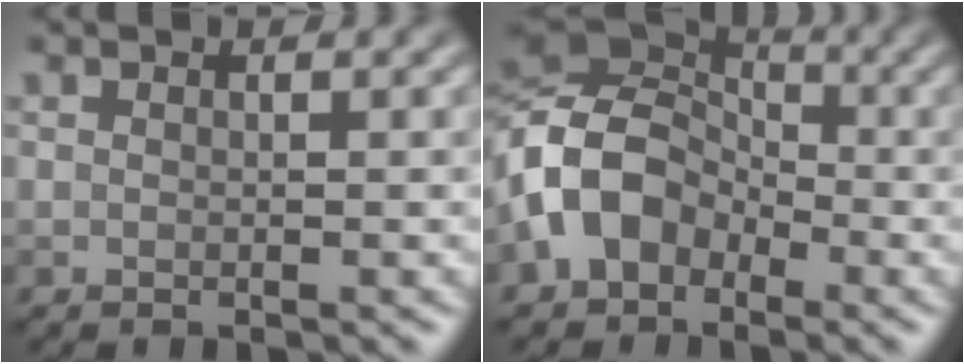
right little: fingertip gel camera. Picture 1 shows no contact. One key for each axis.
{"total": 7.2, "fx": -2.5, "fy": 5.4, "fz": 4.1, "tx": -0.081, "ty": 0.010, "tz": -0.068}